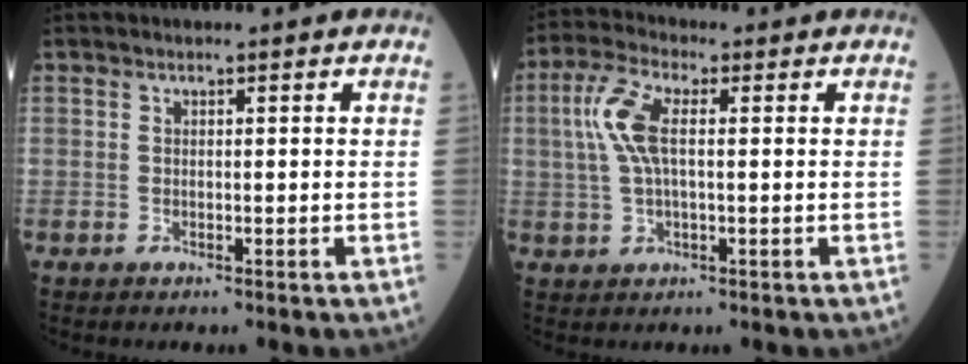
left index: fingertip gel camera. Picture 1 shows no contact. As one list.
[{"total": 6.5, "force": [0.9, 2.0, 6.2], "torque": [-0.152, 0.016, 0.017]}]